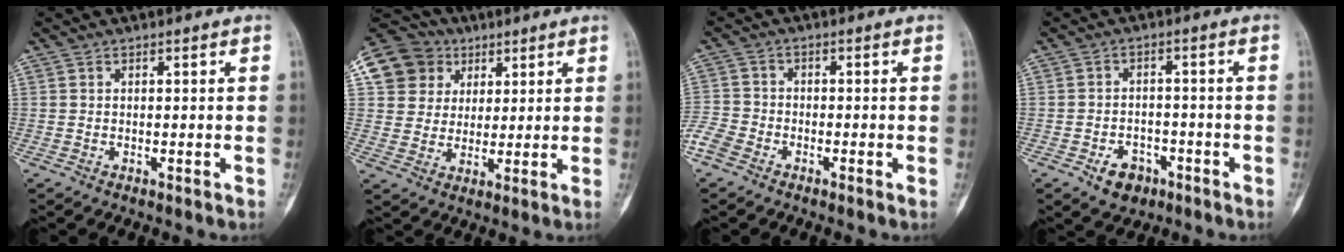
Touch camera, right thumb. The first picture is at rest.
{"total": 12.5, "force": [5.0, 11.2, 2.8], "torque": [-0.026, 0.008, 0.090]}
{"total": 4.5, "force": [-3.1, 2.8, 1.8], "torque": [-0.039, 0.001, -0.073]}
{"total": 5.5, "force": [-2.9, 4.0, 2.5], "torque": [-0.022, 0.022, -0.041]}